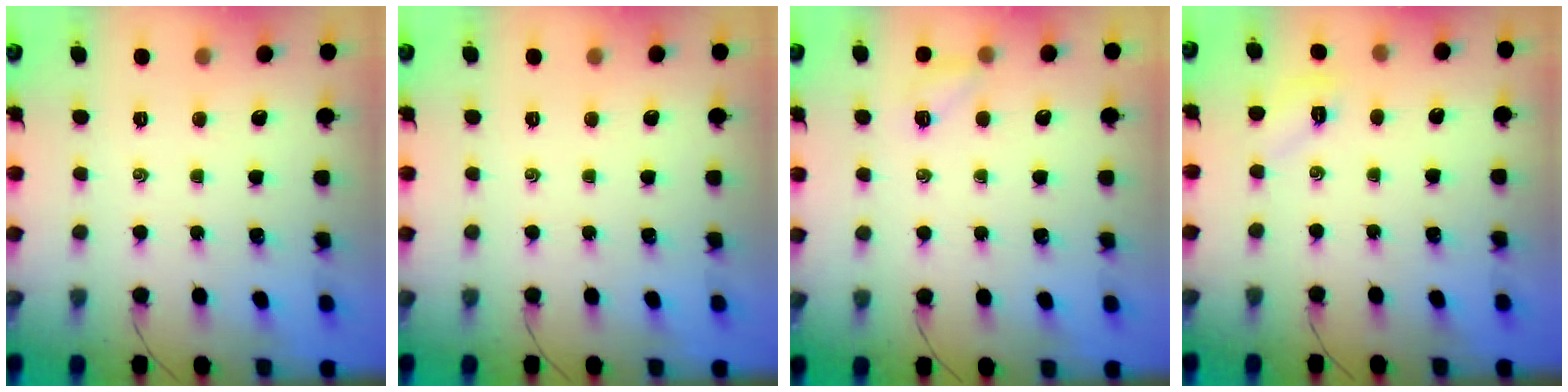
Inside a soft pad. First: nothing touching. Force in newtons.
{"total": 0.0}
{"total": 4.4, "press": 4.2, "slide": 1.2}
{"total": 5.4, "press": 5.3, "slide": 1.3}